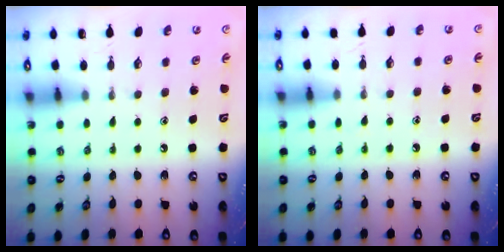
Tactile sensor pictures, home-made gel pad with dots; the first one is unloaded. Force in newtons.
{"total": 5.9, "press": 5.9, "slide": 0.7}